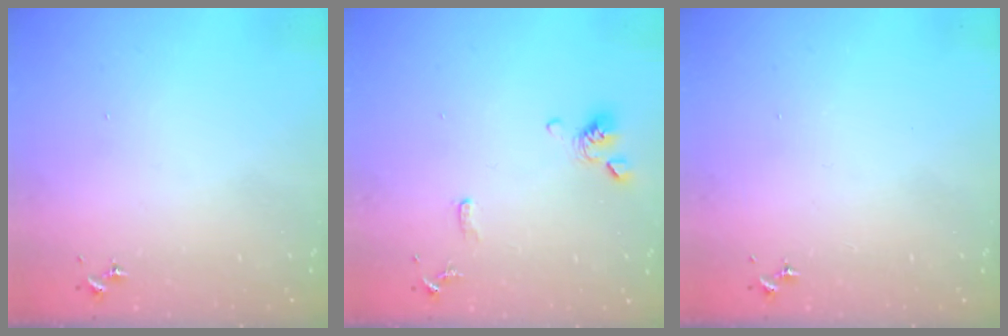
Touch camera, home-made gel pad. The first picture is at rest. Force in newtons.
{"total": 10.8, "press": 10.6, "slide": 2.0}
{"total": 0.0}